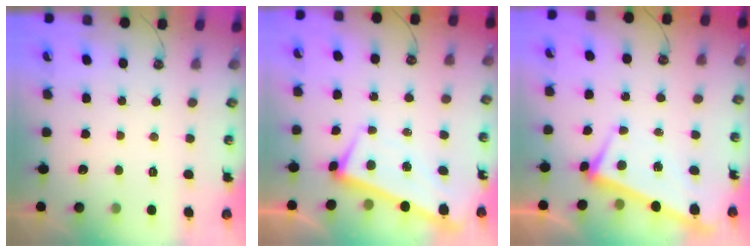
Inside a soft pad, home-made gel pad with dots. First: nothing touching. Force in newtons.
{"total": 1.5, "press": 0.6, "slide": 1.4}
{"total": 3.9, "press": 3.9, "slide": 0.6}